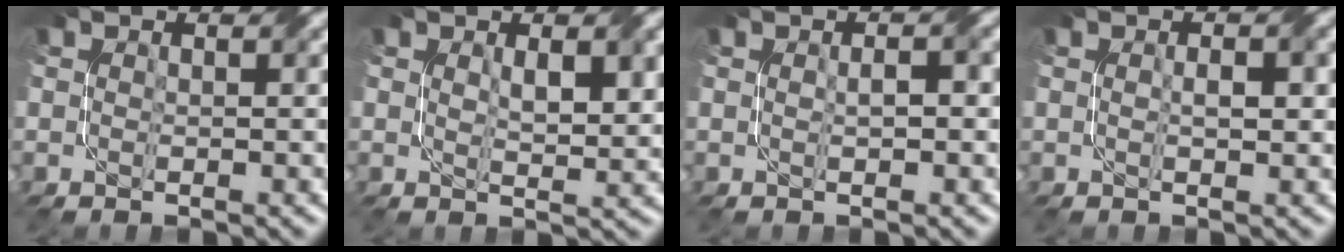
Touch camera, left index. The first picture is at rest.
{"total": 3.4, "force": [1.0, 1.1, 3.0], "torque": [-0.053, -0.003, 0.022]}
{"total": 1.9, "force": [0.3, 0.6, 1.8], "torque": [-0.022, -0.004, 0.003]}
{"total": 2.0, "force": [0.2, 0.5, 1.9], "torque": [-0.032, 0.004, 0.004]}